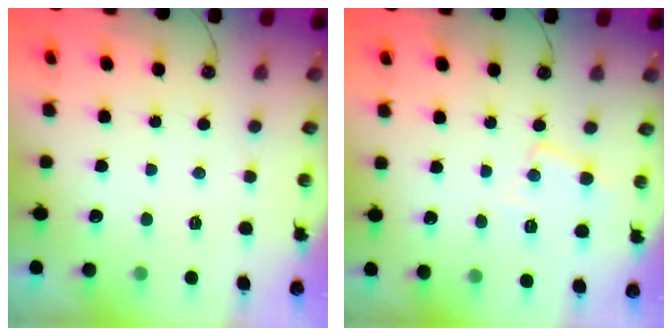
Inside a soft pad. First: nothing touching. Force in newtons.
{"total": 9.2, "press": 9.2, "slide": 0.7}